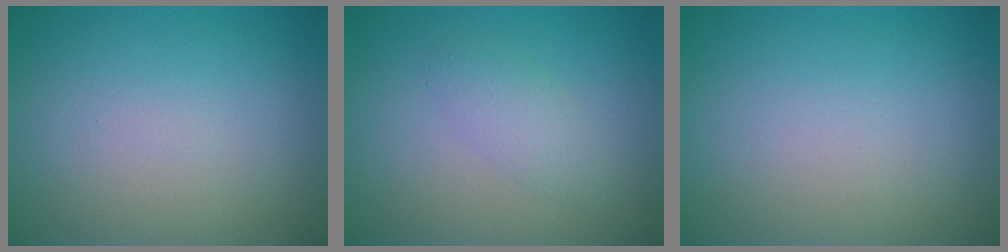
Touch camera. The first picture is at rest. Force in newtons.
{"total": 1.9, "press": 1.9, "slide": 0.2}
{"total": 0.0}